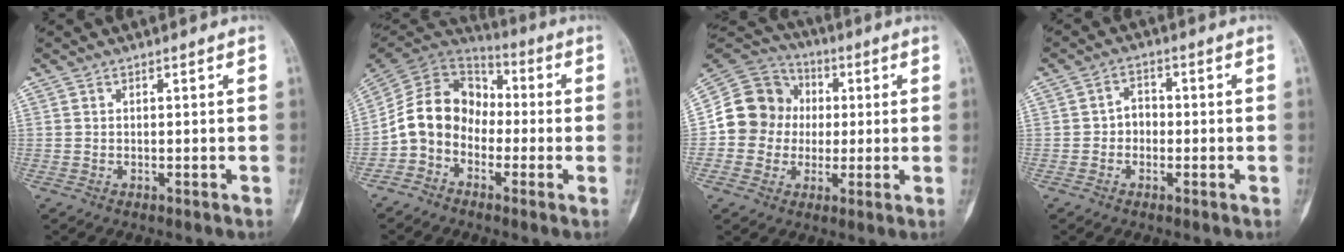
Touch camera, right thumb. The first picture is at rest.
{"total": 12.5, "force": [-2.7, 10.2, 6.7], "torque": [-0.105, 0.061, -0.063]}
{"total": 13.3, "force": [0.2, 12.5, 4.4], "torque": [-0.054, 0.031, 0.001]}
{"total": 3.2, "force": [-0.6, 2.7, 1.7], "torque": [-0.007, 0.015, -0.019]}